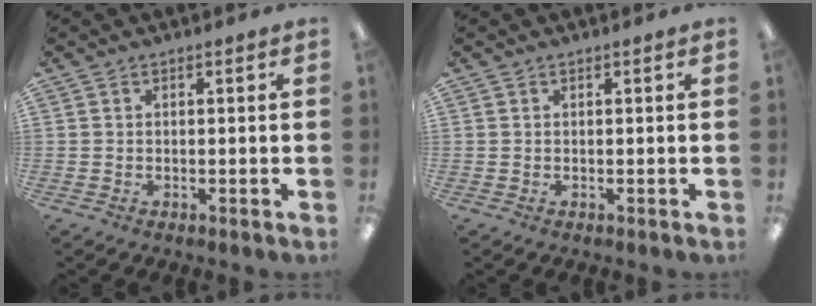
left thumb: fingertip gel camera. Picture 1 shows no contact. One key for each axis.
{"total": 0.0}